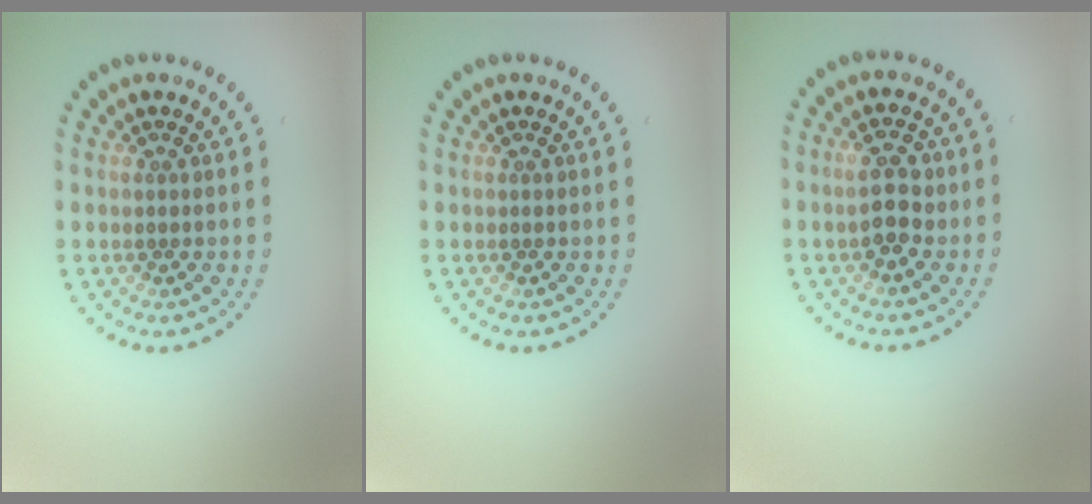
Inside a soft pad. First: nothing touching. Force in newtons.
{"total": 0.0}
{"total": 3.0, "press": 3.0, "slide": 0.2}